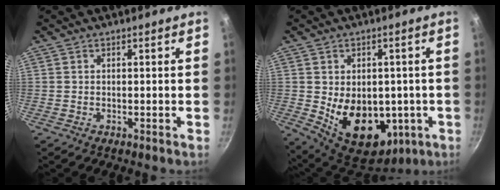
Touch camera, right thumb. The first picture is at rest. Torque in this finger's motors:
{"motor_torque": [-0.55, 0.98, 0.08, 0.09, 0.31]}